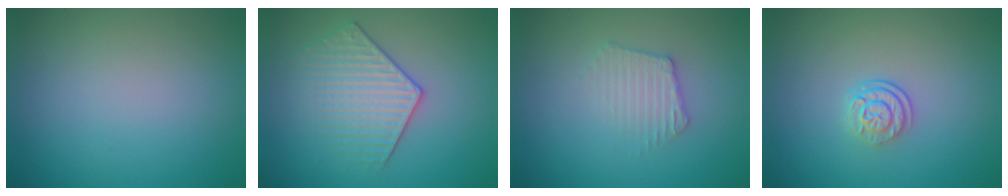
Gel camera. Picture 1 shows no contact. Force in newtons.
{"total": 3.5, "press": 3.4, "slide": 0.7}
{"total": 2.4, "press": 2.4, "slide": 0.3}
{"total": 2.4, "press": 1.8, "slide": 1.6}